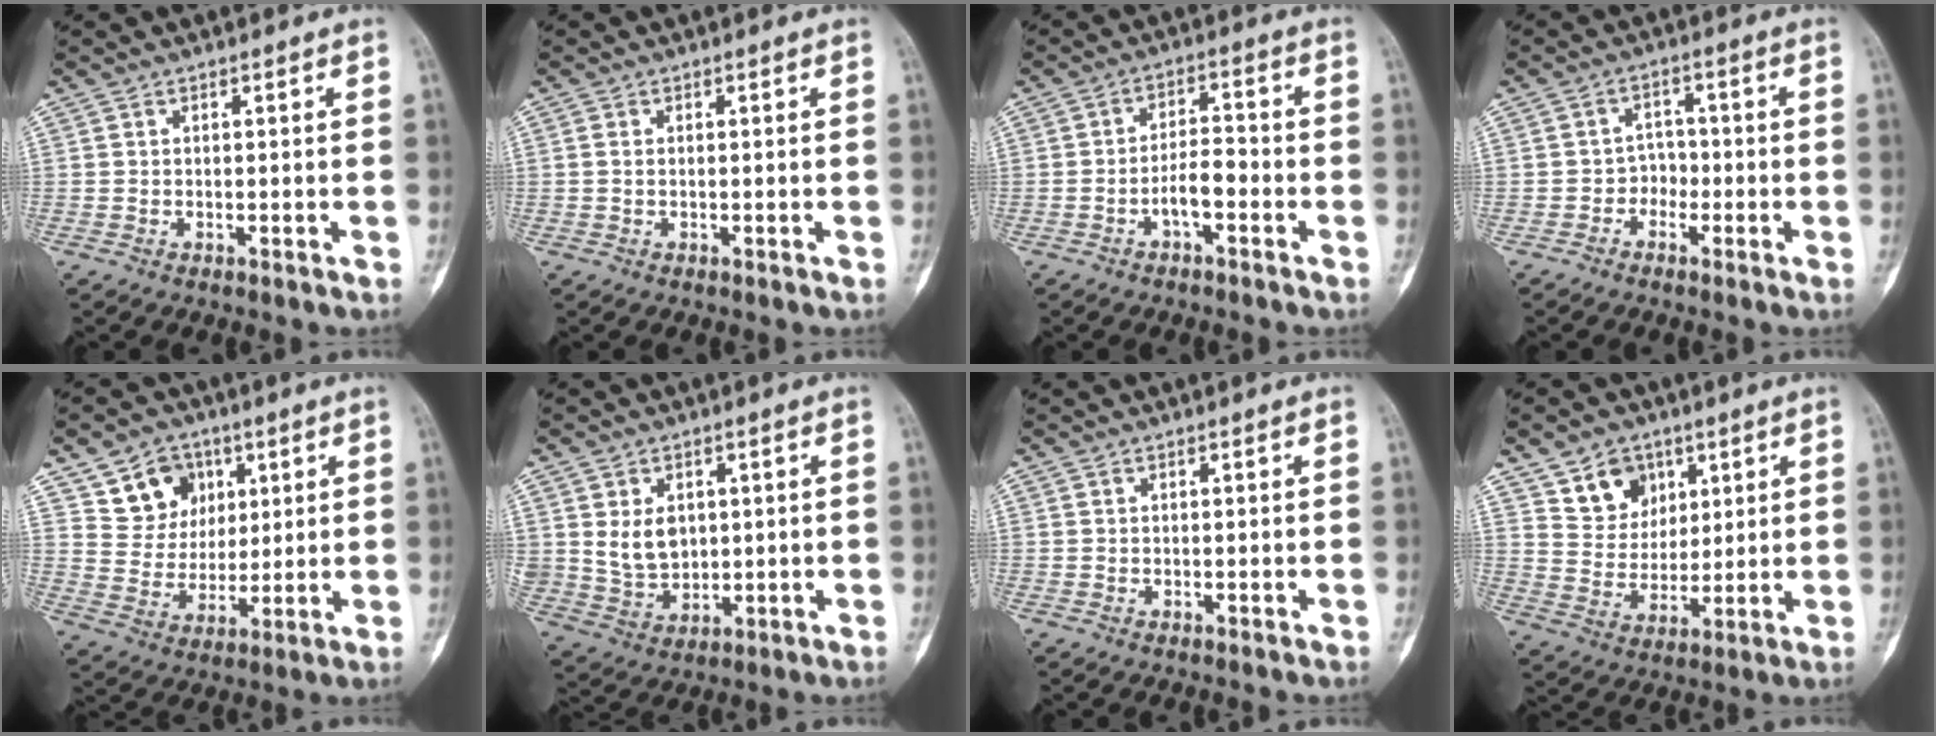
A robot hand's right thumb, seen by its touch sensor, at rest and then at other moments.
{"total": 0.7, "force": [0.0, 0.4, 0.5], "torque": [-0.014, 0.000, 0.002]}
{"total": 5.3, "force": [-2.2, 2.2, 4.3], "torque": [-0.069, 0.028, -0.039]}
{"total": 3.1, "force": [-1.5, 2.6, 0.8], "torque": [0.015, 0.017, -0.038]}
{"total": 10.8, "force": [5.4, 8.7, 3.4], "torque": [-0.018, -0.026, 0.101]}
{"total": 7.6, "force": [1.8, 5.8, 4.7], "torque": [-0.062, -0.014, 0.049]}
{"total": 0.0}
{"total": 9.3, "force": [5.2, 7.2, 2.9], "torque": [-0.016, -0.031, 0.100]}